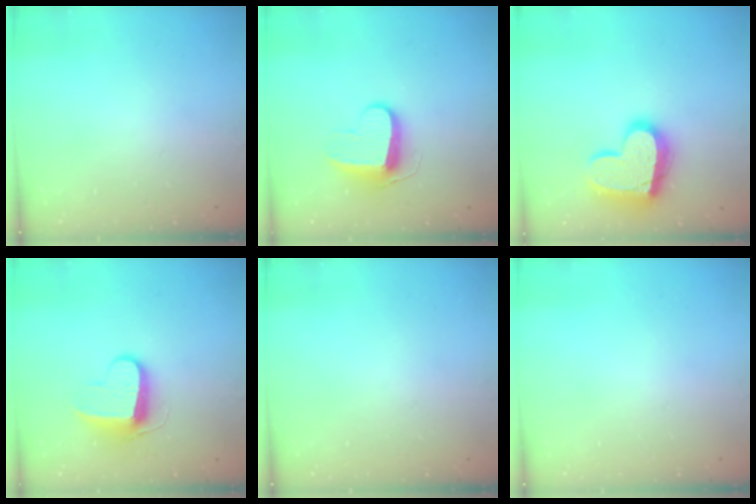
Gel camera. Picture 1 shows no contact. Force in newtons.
{"total": 9.3, "press": 9.3, "slide": 0.3}
{"total": 17.6, "press": 17.6, "slide": 1.2}
{"total": 9.4, "press": 9.4, "slide": 0.5}
{"total": 0.0}
{"total": 0.0}